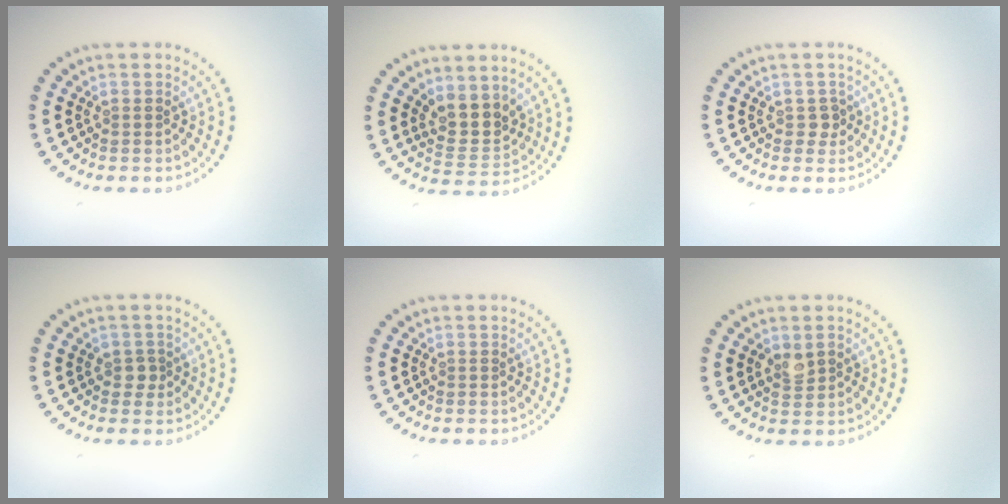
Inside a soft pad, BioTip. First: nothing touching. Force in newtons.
{"total": 3.5, "press": 3.0, "slide": 1.9}
{"total": 1.1, "press": 1.0, "slide": 0.6}
{"total": 1.3, "press": 1.1, "slide": 0.5}
{"total": 0.0}
{"total": 1.4, "press": 1.4, "slide": 0.1}